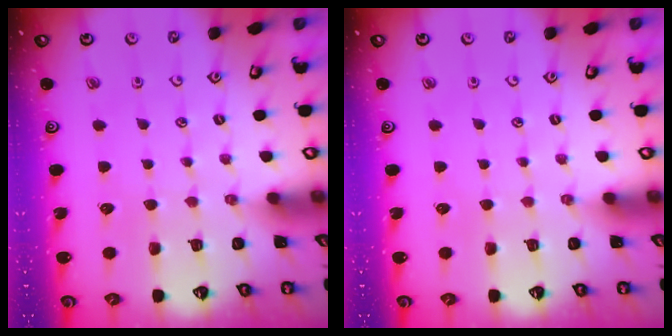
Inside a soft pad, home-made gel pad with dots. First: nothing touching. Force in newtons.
{"total": 0.0}